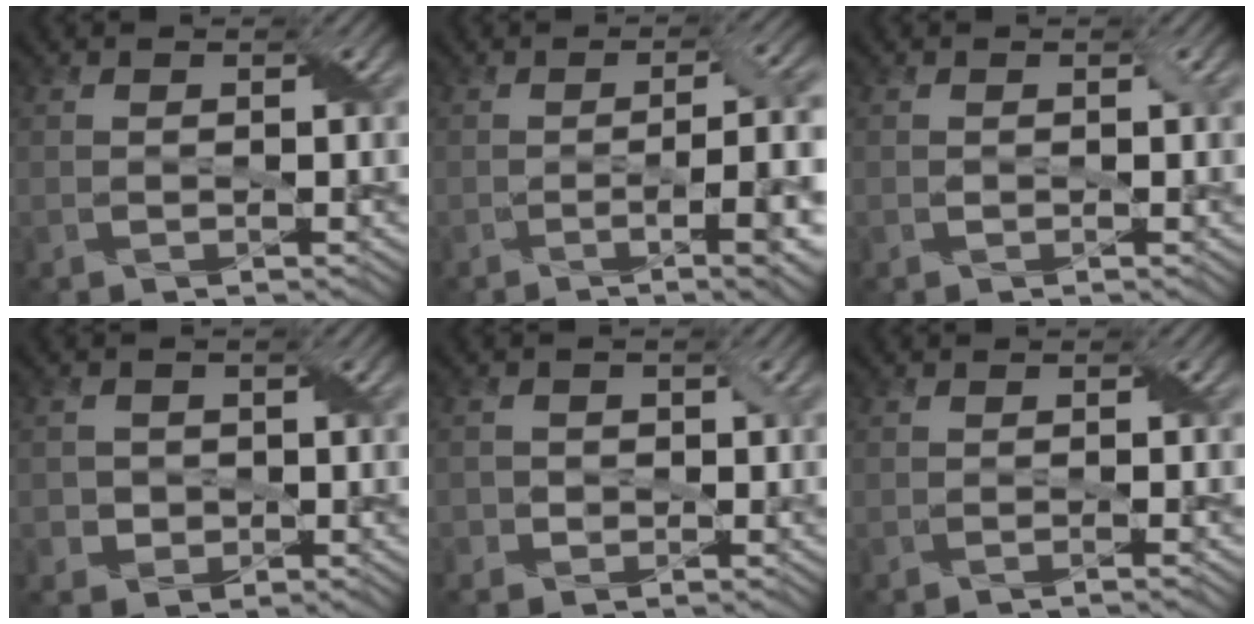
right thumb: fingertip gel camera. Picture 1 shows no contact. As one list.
[{"total": 10.3, "force": [-2.9, 2.6, 9.5], "torque": [-0.128, -0.003, -0.043]}, {"total": 0.8, "force": [-0.1, 0.6, 0.6], "torque": [-0.010, -0.001, -0.001]}, {"total": 2.2, "force": [-0.2, 2.1, 0.4], "torque": [-0.011, -0.004, -0.005]}, {"total": 2.1, "force": [-0.4, 2.1, 0.4], "torque": [-0.009, 0.003, -0.010]}, {"total": 0.8, "force": [-0.4, 0.0, 0.7], "torque": [-0.013, 0.000, -0.008]}]